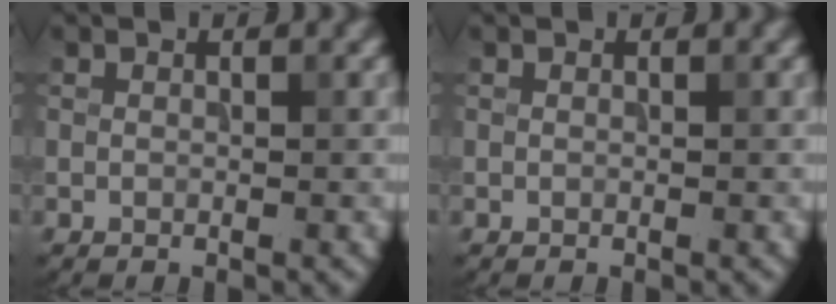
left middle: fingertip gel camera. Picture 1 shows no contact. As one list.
[{"total": 0.0}]